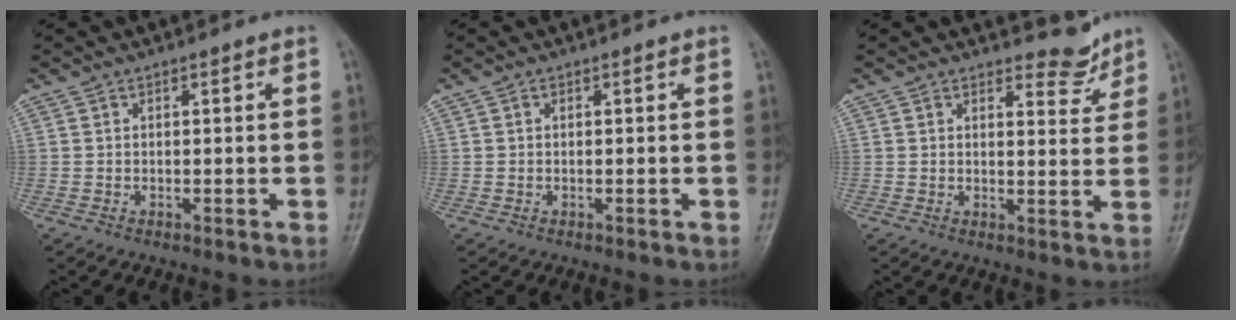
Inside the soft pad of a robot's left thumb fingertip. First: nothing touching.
{"total": 0.0}
{"total": 4.4, "force": [4.0, 1.8, 0.8], "torque": [0.008, -0.037, 0.051]}